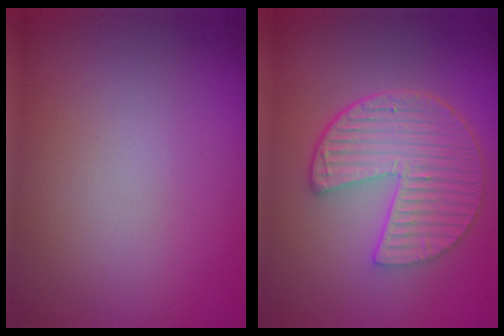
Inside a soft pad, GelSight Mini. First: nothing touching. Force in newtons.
{"total": 6.6, "press": 4.9, "slide": 4.4}